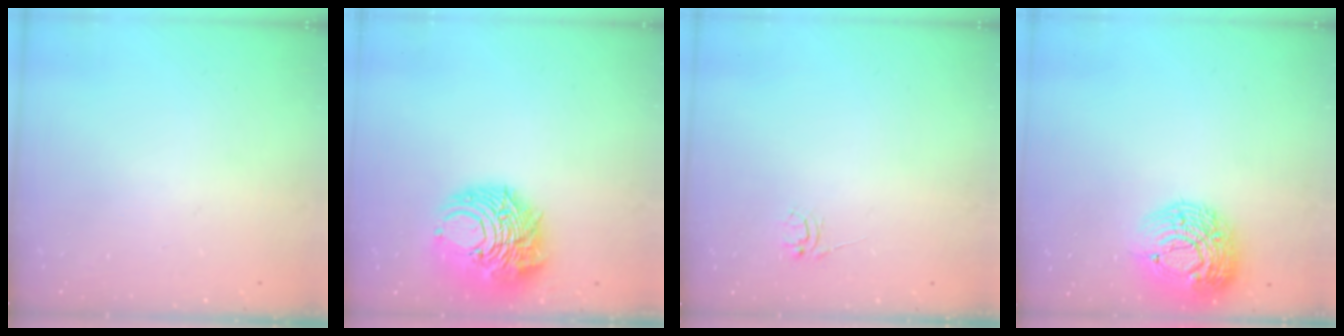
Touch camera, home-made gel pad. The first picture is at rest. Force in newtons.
{"total": 13.2, "press": 13.1, "slide": 1.6}
{"total": 2.5, "press": 2.5, "slide": 0.2}
{"total": 16.1, "press": 16.0, "slide": 1.1}